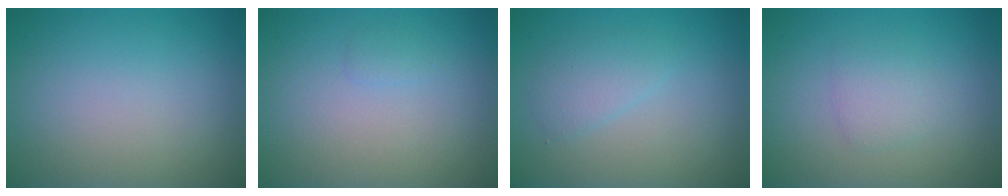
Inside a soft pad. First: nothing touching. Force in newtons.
{"total": 0.6, "press": 0.6, "slide": 0.0}
{"total": 1.8, "press": 1.8, "slide": 0.2}
{"total": 1.7, "press": 1.7, "slide": 0.0}